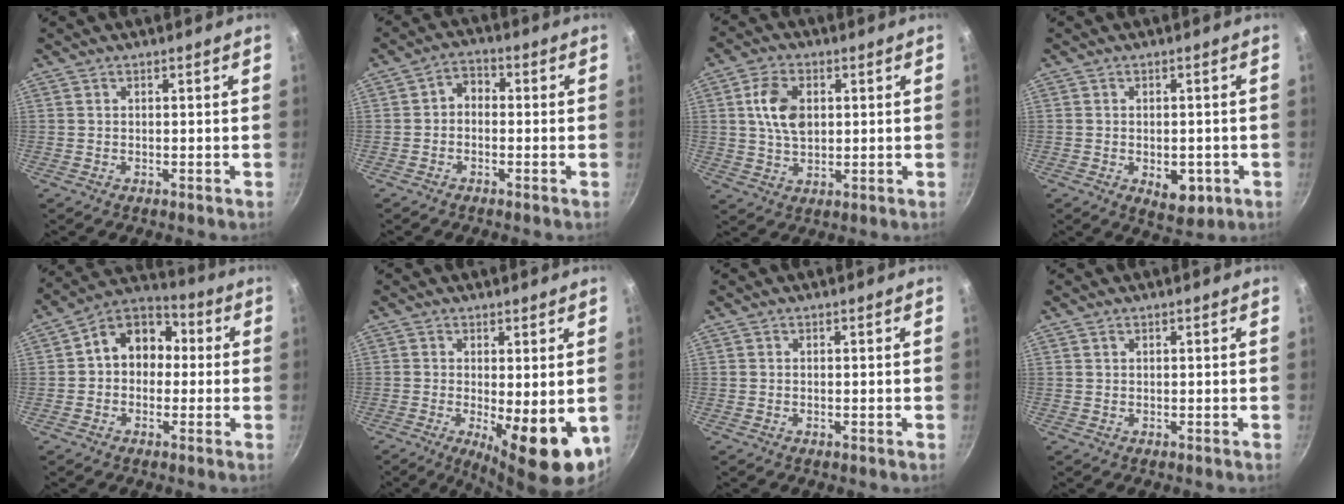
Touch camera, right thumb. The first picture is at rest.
{"total": 3.7, "force": [-0.7, 2.8, 2.3], "torque": [-0.027, 0.017, -0.022]}
{"total": 8.5, "force": [1.6, 5.5, 6.3], "torque": [-0.106, 0.000, 0.029]}
{"total": 6.4, "force": [-1.9, 3.8, 4.8], "torque": [-0.042, 0.001, -0.018]}
{"total": 11.3, "force": [0.5, 9.0, 6.9], "torque": [-0.061, 0.033, -0.017]}
{"total": 11.3, "force": [-2.1, 3.7, 10.5], "torque": [-0.129, -0.009, -0.016]}
{"total": 0.0}
{"total": 0.5, "force": [0.3, 0.3, 0.2], "torque": [-0.003, 0.001, 0.006]}